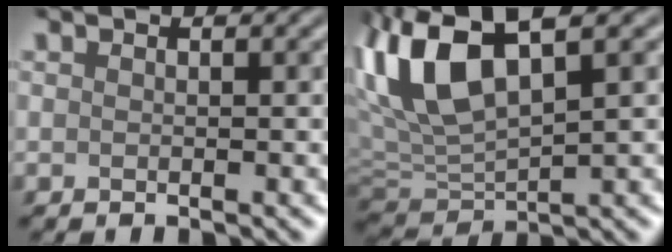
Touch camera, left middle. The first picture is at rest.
{"total": 7.6, "force": [1.7, 3.2, 6.6], "torque": [-0.160, 0.010, 0.051]}